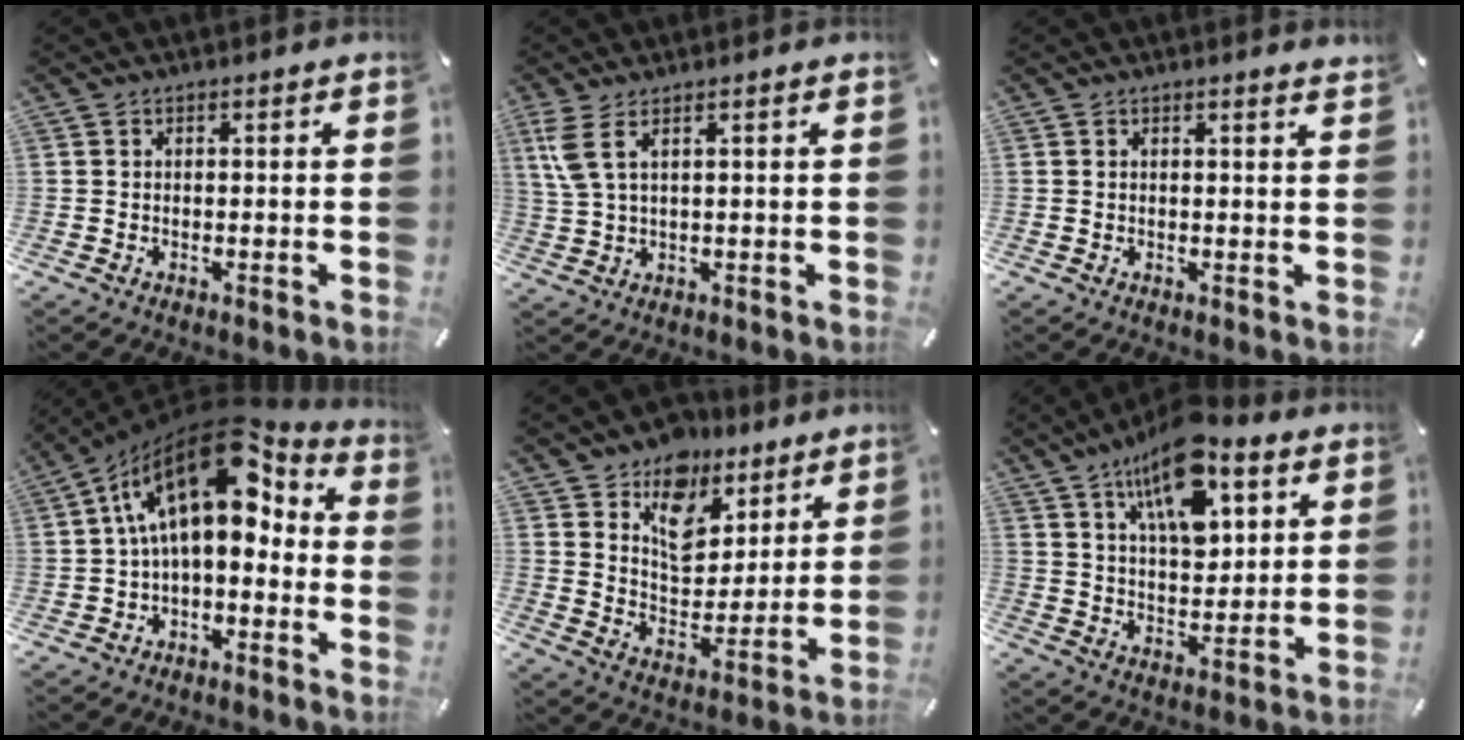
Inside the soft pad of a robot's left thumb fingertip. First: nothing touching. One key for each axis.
{"total": 5.4, "fx": 2.3, "fy": 1.3, "fz": 4.7, "tx": -0.111, "ty": -0.009, "tz": 0.038}
{"total": 0.9, "fx": 0.8, "fy": 0.0, "fz": 0.5, "tx": -0.010, "ty": -0.002, "tz": 0.014}
{"total": 18.5, "fx": 5.4, "fy": 9.9, "fz": 14.7, "tx": -0.259, "ty": -0.039, "tz": 0.082}
{"total": 11.0, "fx": 7.2, "fy": 7.8, "fz": 3.2, "tx": -0.054, "ty": -0.066, "tz": 0.132}
{"total": 16.7, "fx": 9.7, "fy": 8.1, "fz": 10.9, "tx": -0.176, "ty": -0.036, "tz": 0.165}